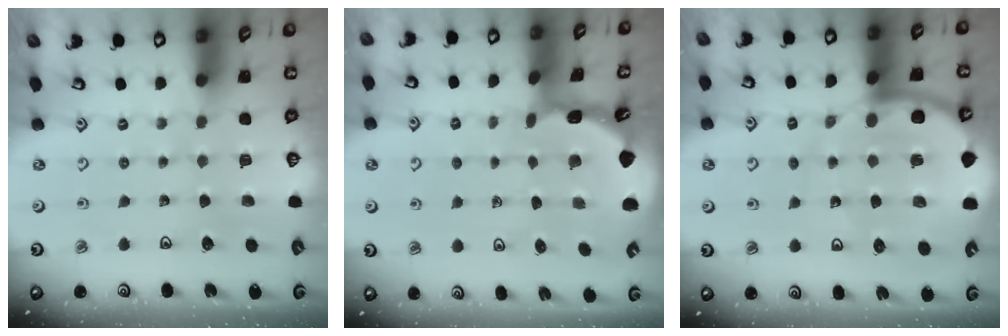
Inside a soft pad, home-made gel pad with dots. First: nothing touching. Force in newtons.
{"total": 1.8, "press": 1.8, "slide": 0.1}
{"total": 11.3, "press": 11.2, "slide": 1.3}